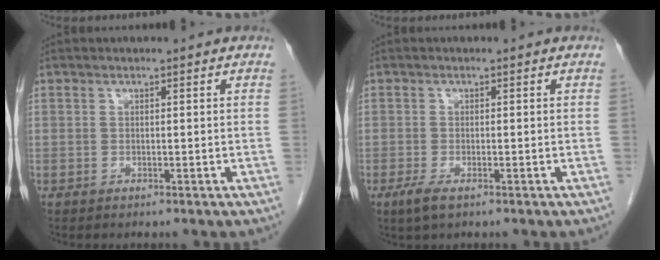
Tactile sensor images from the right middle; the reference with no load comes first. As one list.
[{"total": 2.4, "force": [-1.3, 0.7, 1.9], "torque": [-0.044, -0.005, -0.025]}]